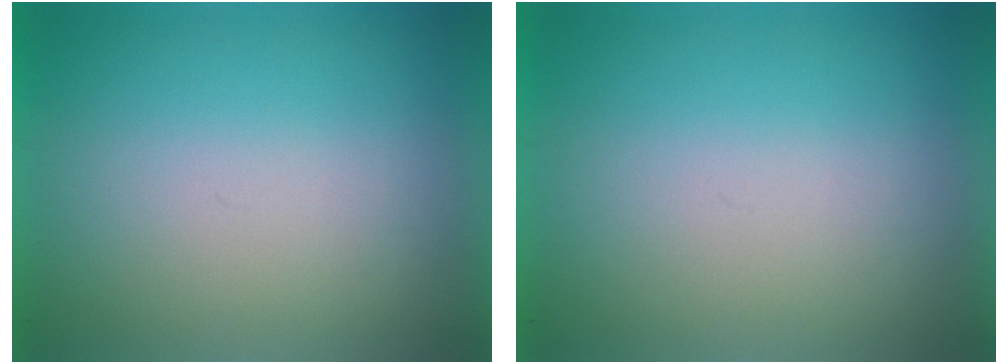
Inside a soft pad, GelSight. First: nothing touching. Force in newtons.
{"total": 0.0}